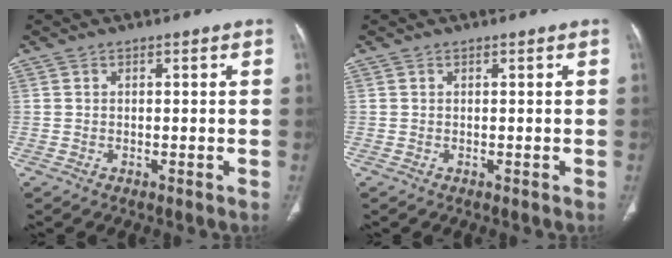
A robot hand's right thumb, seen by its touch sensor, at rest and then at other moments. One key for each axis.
{"total": 0.0}